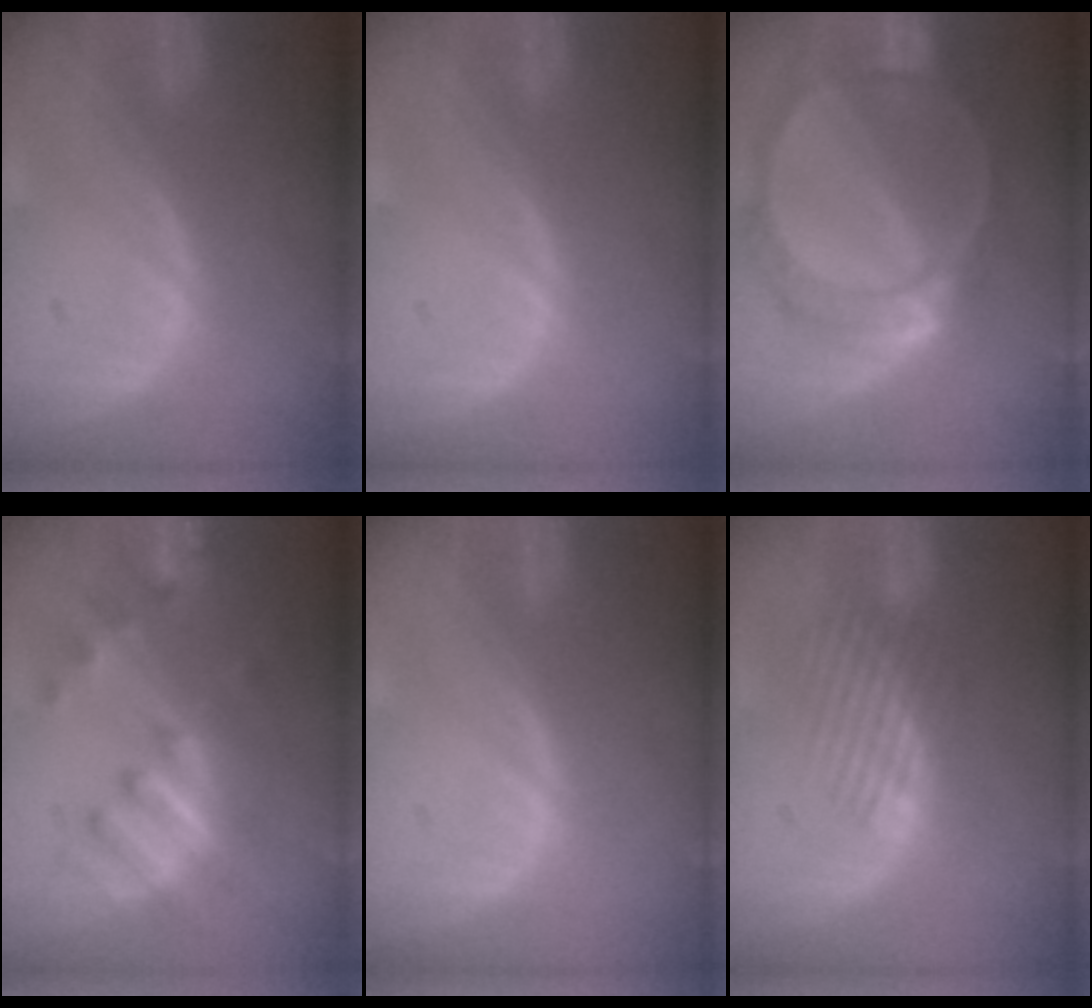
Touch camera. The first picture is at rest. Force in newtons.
{"total": 0.0}
{"total": 9.5, "press": 8.2, "slide": 4.8}
{"total": 7.5, "press": 7.2, "slide": 2.0}
{"total": 0.0}
{"total": 4.1, "press": 3.6, "slide": 1.9}